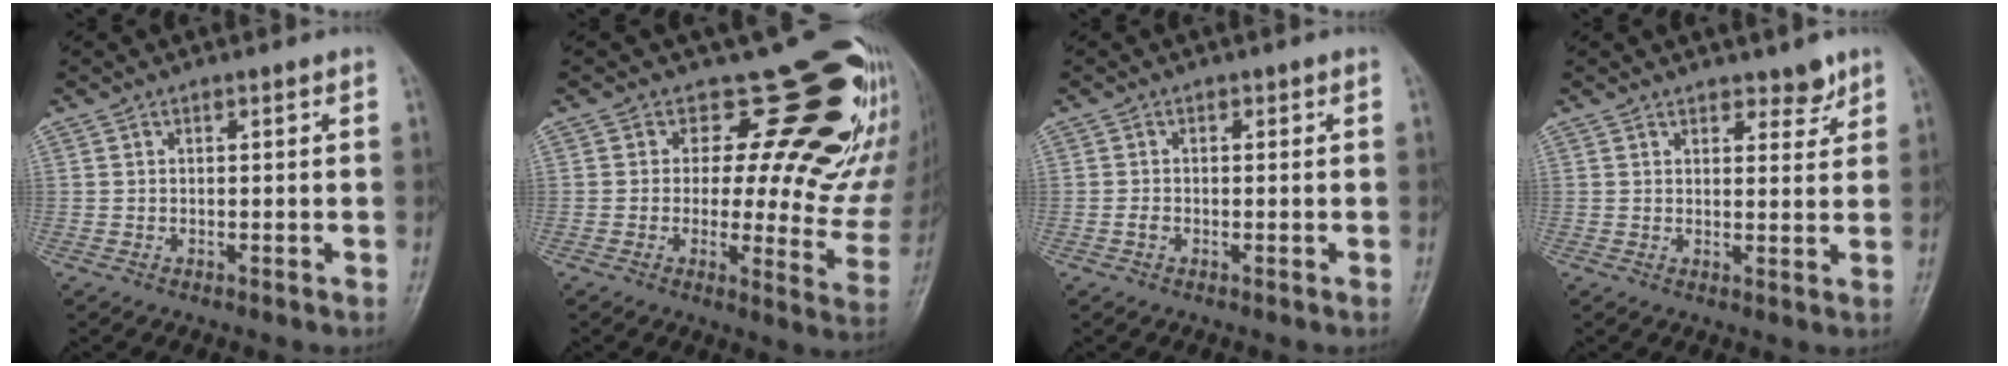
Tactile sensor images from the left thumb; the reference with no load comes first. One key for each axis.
{"total": 19.3, "fx": 12.8, "fy": 9.2, "fz": 11.0, "tx": -0.086, "ty": -0.086, "tz": 0.140}
{"total": 1.1, "fx": -0.4, "fy": 0.8, "fz": 0.6, "tx": -0.008, "ty": 0.001, "tz": -0.008}
{"total": 3.4, "fx": 2.6, "fy": 1.5, "fz": 1.5, "tx": -0.002, "ty": -0.018, "tz": 0.037}